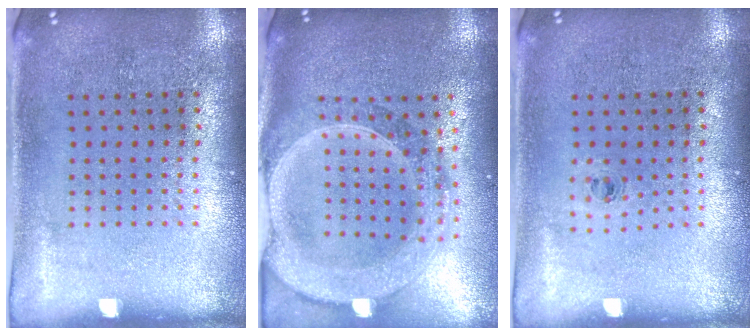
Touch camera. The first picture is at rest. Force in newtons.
{"total": 2.7, "press": 2.4, "slide": 1.4}
{"total": 0.5, "press": 0.3, "slide": 0.5}